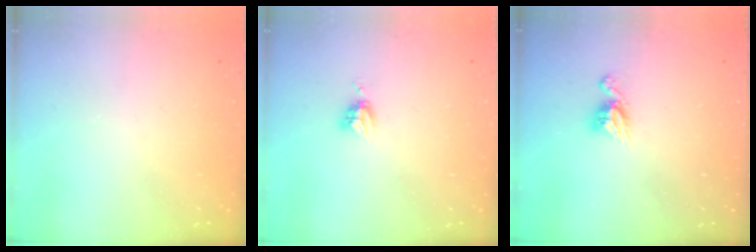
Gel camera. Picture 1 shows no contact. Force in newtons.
{"total": 3.8, "press": 3.8, "slide": 0.4}
{"total": 6.7, "press": 6.7, "slide": 0.4}